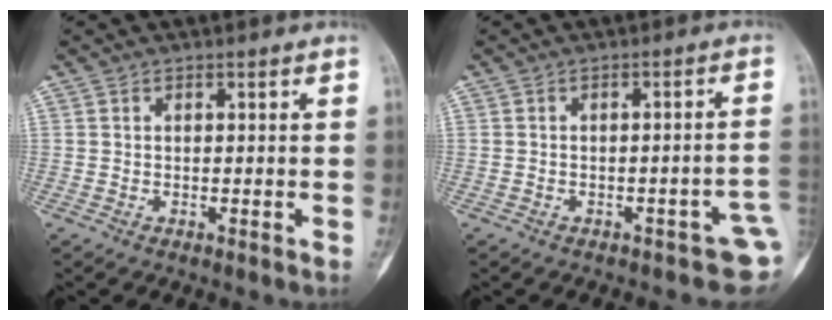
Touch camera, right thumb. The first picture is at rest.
{"total": 5.8, "force": [-2.6, 2.3, 4.7], "torque": [-0.043, 0.022, -0.030]}